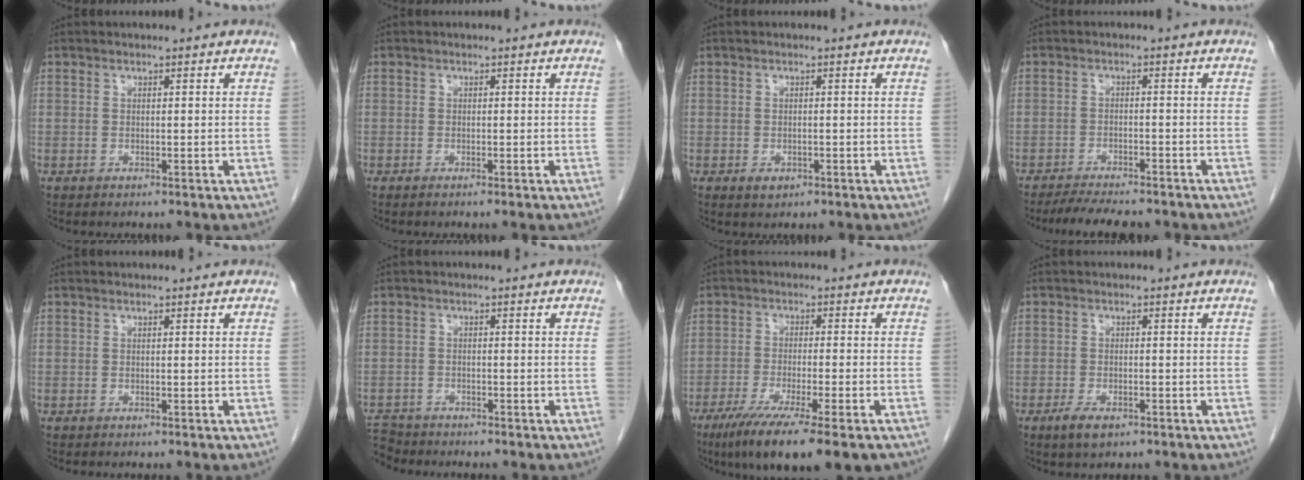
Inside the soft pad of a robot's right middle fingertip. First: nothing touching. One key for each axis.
{"total": 0.6, "fx": -0.4, "fy": -0.2, "fz": 0.4, "tx": -0.006, "ty": 0.002, "tz": -0.010}
{"total": 1.5, "fx": -0.8, "fy": 0.9, "fz": 0.9, "tx": -0.016, "ty": 0.000, "tz": -0.004}
{"total": 8.3, "fx": -7.3, "fy": 1.4, "fz": 3.6, "tx": -0.052, "ty": -0.012, "tz": -0.110}
{"total": 0.0}
{"total": 4.4, "fx": -4.1, "fy": 1.4, "fz": -0.2, "tx": 0.004, "ty": -0.008, "tz": -0.077}
{"total": 13.4, "fx": -9.1, "fy": 1.0, "fz": 9.8, "tx": -0.151, "ty": -0.035, "tz": -0.141}
{"total": 3.3, "fx": -2.0, "fy": 1.2, "fz": 2.3, "tx": -0.052, "ty": -0.004, "tz": -0.031}